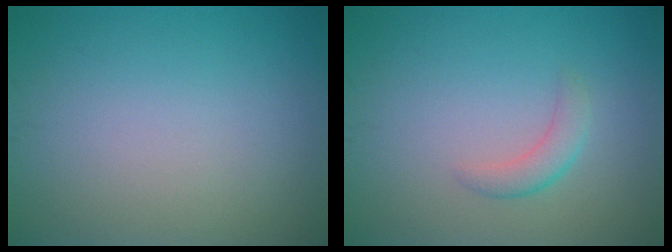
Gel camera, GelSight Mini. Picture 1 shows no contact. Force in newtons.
{"total": 1.8, "press": 1.8, "slide": 0.0}